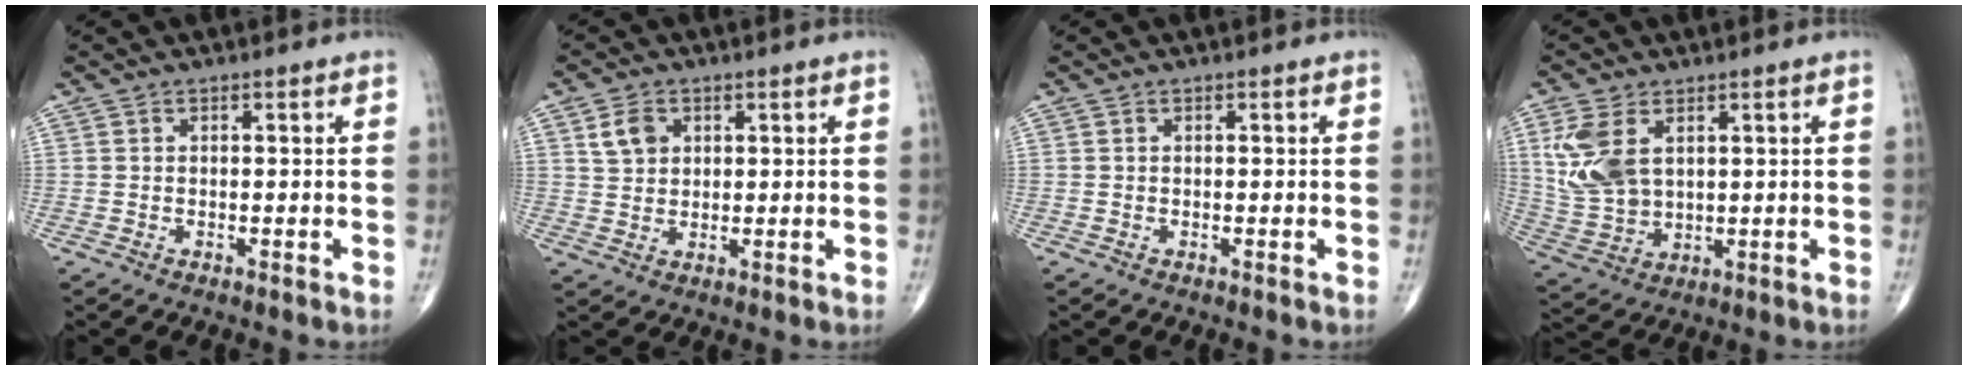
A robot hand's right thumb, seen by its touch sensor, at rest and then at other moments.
{"total": 4.6, "force": [1.8, 3.4, 2.5], "torque": [-0.032, -0.005, 0.036]}
{"total": 0.0}
{"total": 10.3, "force": [3.4, 6.3, 7.4], "torque": [-0.159, -0.008, 0.081]}